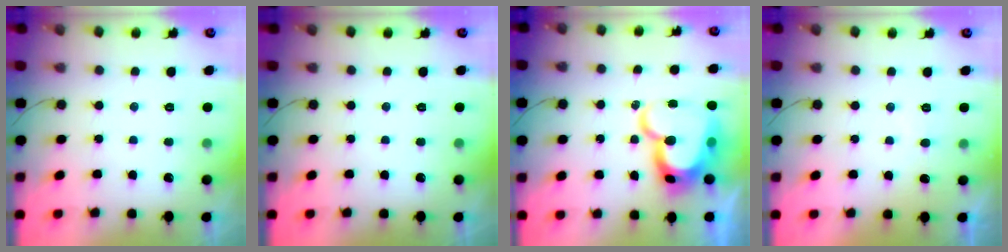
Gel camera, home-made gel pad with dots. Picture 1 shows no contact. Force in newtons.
{"total": 0.0}
{"total": 19.2, "press": 19.1, "slide": 2.0}
{"total": 3.8, "press": 3.7, "slide": 0.3}